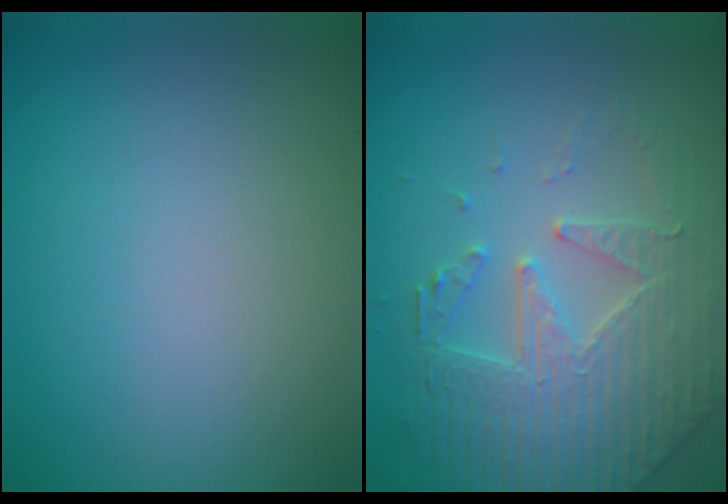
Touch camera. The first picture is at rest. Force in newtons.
{"total": 5.1, "press": 4.8, "slide": 1.8}